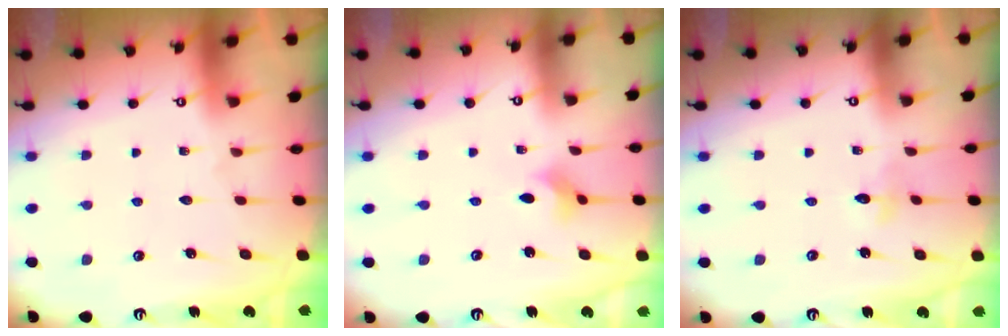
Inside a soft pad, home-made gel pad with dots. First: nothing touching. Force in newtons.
{"total": 2.7, "press": 2.6, "slide": 0.7}
{"total": 2.6, "press": 2.6, "slide": 0.3}